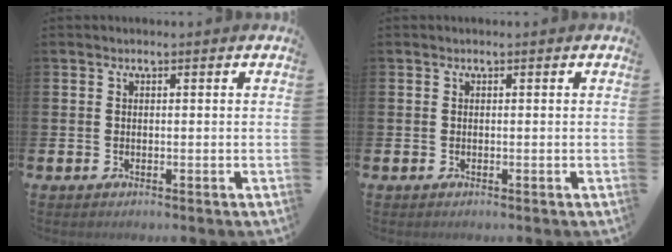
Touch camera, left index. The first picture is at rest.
{"total": 0.0}